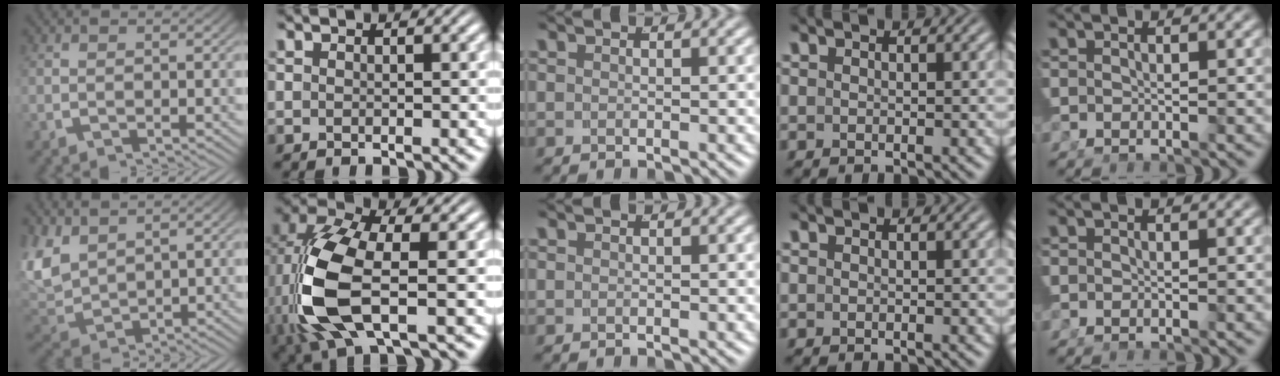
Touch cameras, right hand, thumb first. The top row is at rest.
{"thumb": {"total": 6.6, "force": [1.1, 4.9, 4.2], "torque": [-0.134, -0.028, 0.043]}, "index": {"total": 10.3, "force": [-0.5, 5.7, 8.6], "torque": [-0.219, -0.036, 0.014]}}